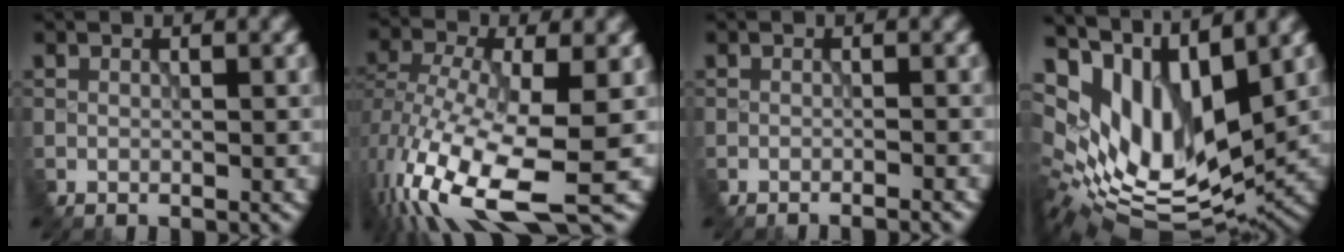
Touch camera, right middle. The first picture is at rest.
{"total": 12.4, "force": [-4.9, 4.3, 10.6], "torque": [-0.218, -0.013, -0.078]}
{"total": 2.2, "force": [-2.0, 0.1, 0.8], "torque": [-0.006, 0.010, -0.032]}
{"total": 12.2, "force": [5.0, 5.6, 9.7], "torque": [-0.199, 0.001, 0.103]}